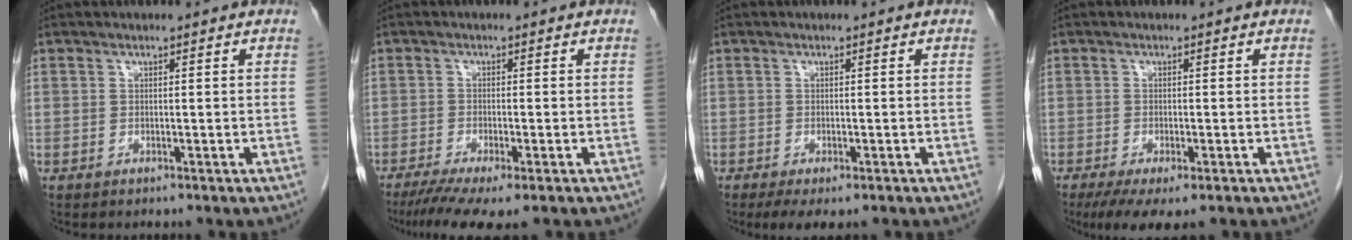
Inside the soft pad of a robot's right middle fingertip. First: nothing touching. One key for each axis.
{"total": 7.2, "fx": -5.1, "fy": 0.7, "fz": 5.0, "tx": -0.083, "ty": -0.020, "tz": -0.084}
{"total": 4.3, "fx": -2.9, "fy": 1.4, "fz": 2.9, "tx": -0.045, "ty": -0.011, "tz": -0.042}
{"total": 6.3, "fx": -4.1, "fy": 1.7, "fz": 4.5, "tx": -0.068, "ty": -0.019, "tz": -0.063}